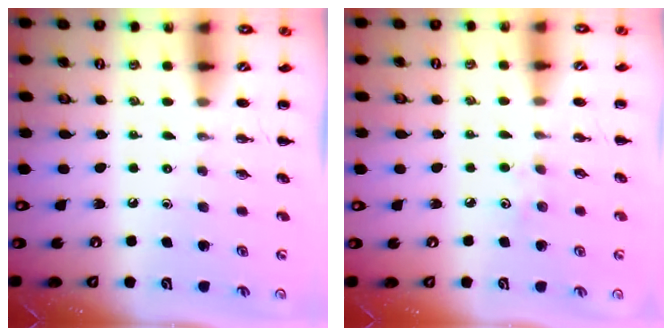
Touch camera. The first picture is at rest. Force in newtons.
{"total": 2.7, "press": 2.6, "slide": 0.7}